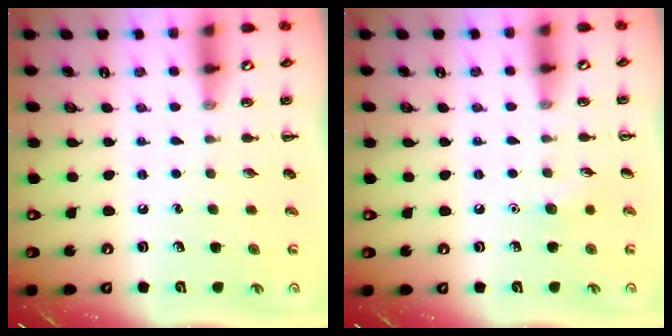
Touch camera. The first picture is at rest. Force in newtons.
{"total": 4.7, "press": 4.5, "slide": 1.2}